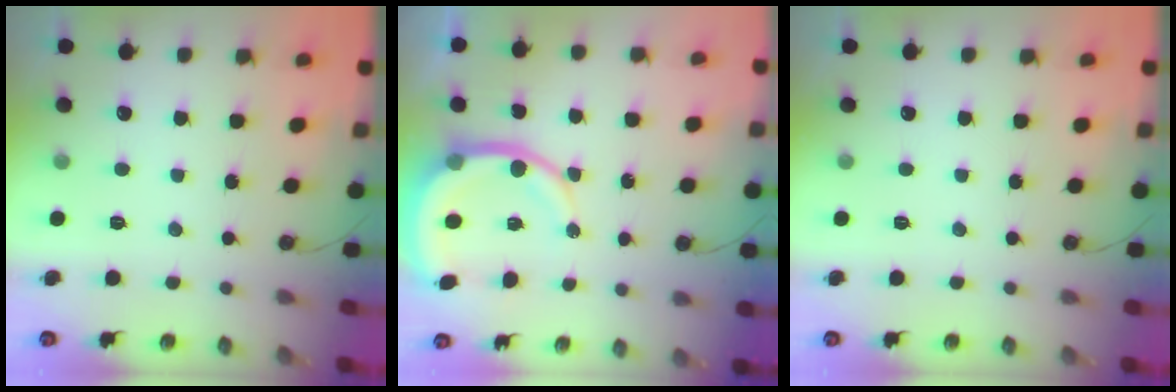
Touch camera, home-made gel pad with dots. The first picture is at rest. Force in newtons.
{"total": 10.7, "press": 10.5, "slide": 2.4}
{"total": 0.0}